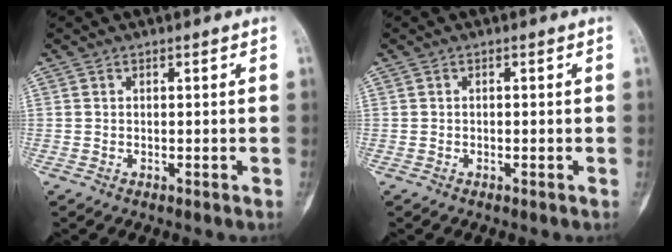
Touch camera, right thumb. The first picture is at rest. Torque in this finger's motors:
{"motor_torque": [0.02, -0.15, -0.05, 0.19, -0.02]}